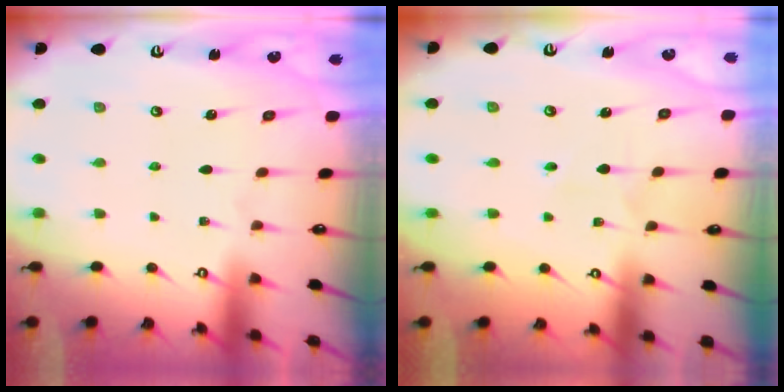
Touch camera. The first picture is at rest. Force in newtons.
{"total": 2.1, "press": 2.1, "slide": 0.2}